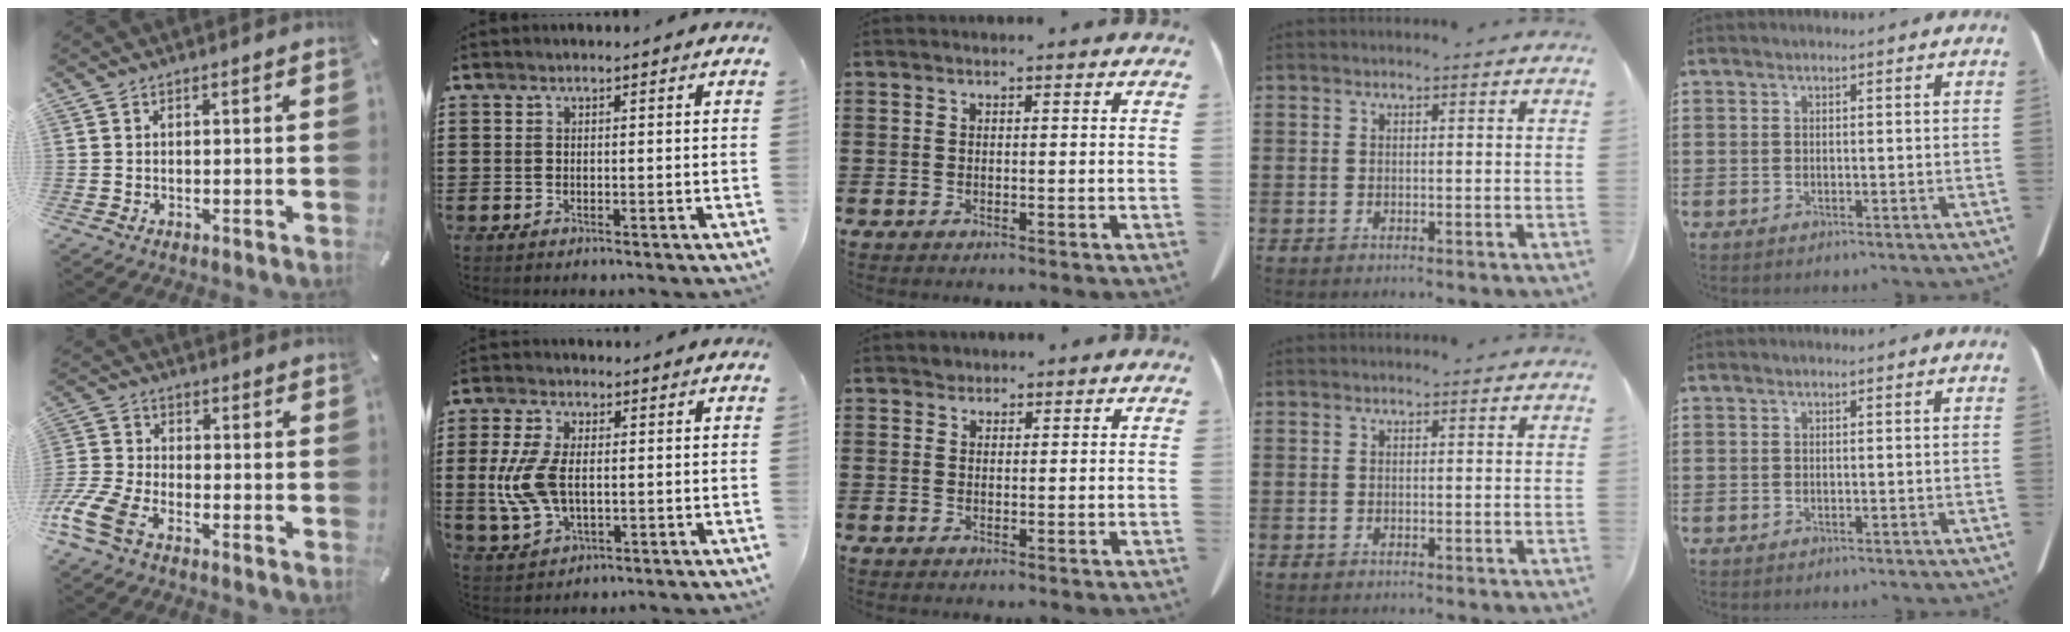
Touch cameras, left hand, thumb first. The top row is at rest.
{"thumb": {"total": 9.7, "force": [-6.1, 5.0, 5.6], "torque": [-0.149, 0.011, -0.123]}, "index": {"total": 8.4, "force": [-0.1, 4.7, 7.0], "torque": [-0.178, -0.001, -0.011]}, "middle": {"total": 1.1, "force": [1.0, 0.5, 0.0], "torque": [-0.003, 0.001, 0.020]}}